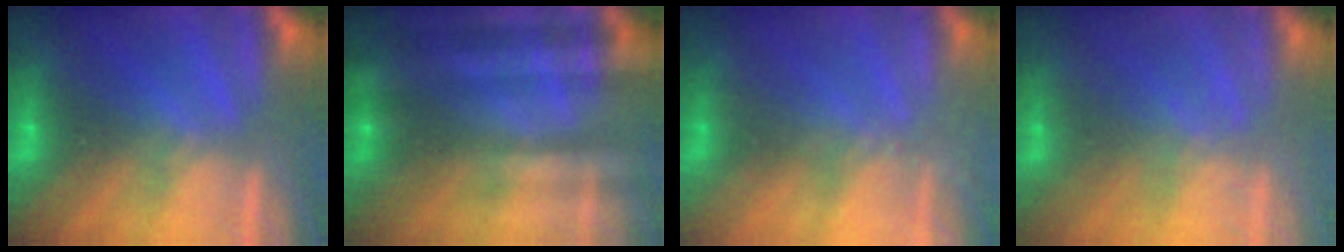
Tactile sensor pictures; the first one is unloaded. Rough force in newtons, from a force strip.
{"total": 2.3}
{"total": 2.0}
{"total": 1.7}